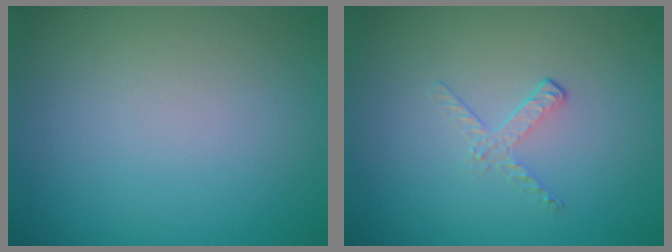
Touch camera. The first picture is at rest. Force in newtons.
{"total": 1.2, "press": 0.4, "slide": 1.2}